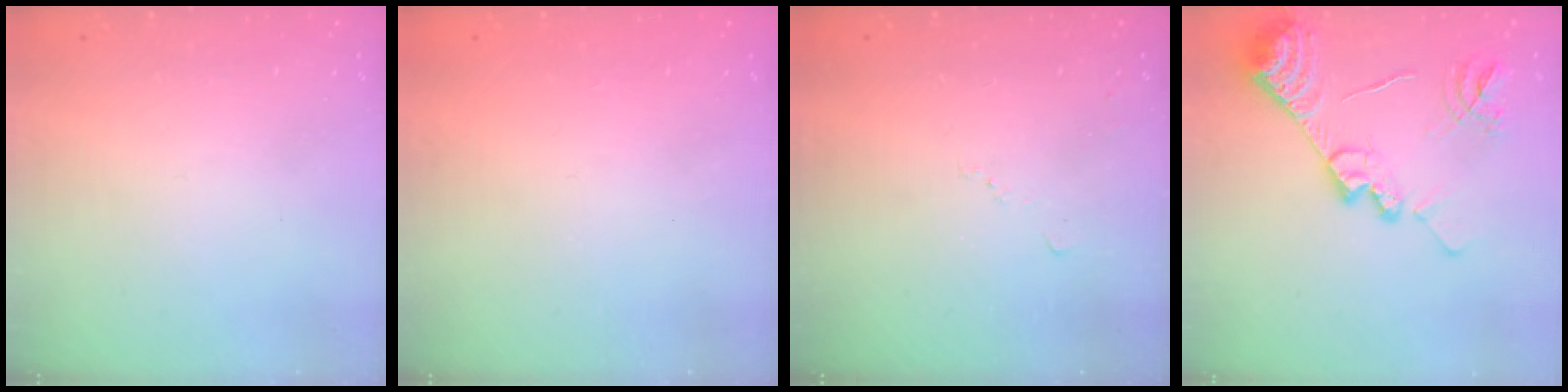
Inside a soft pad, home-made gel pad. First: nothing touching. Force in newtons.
{"total": 1.0, "press": 0.9, "slide": 0.4}
{"total": 5.6, "press": 5.6, "slide": 0.7}
{"total": 18.4, "press": 18.3, "slide": 1.5}